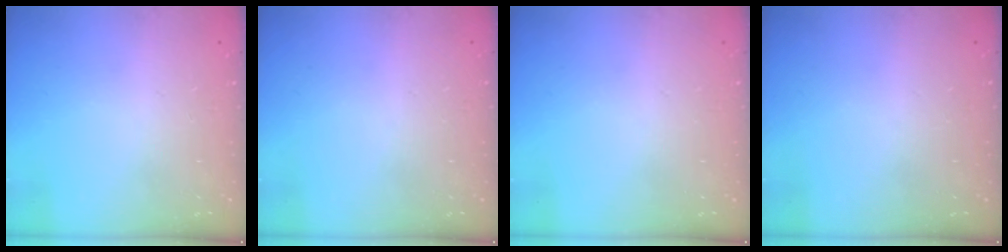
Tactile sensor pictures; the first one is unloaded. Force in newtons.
{"total": 0.0}
{"total": 0.0}
{"total": 0.0}